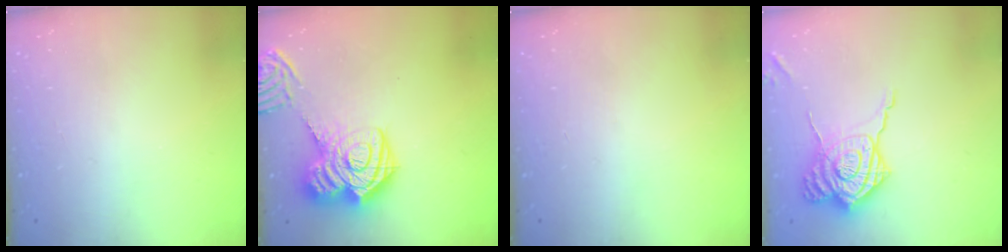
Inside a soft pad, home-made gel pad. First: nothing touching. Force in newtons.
{"total": 20.4, "press": 20.3, "slide": 2.1}
{"total": 0.0}
{"total": 16.6, "press": 16.5, "slide": 1.4}